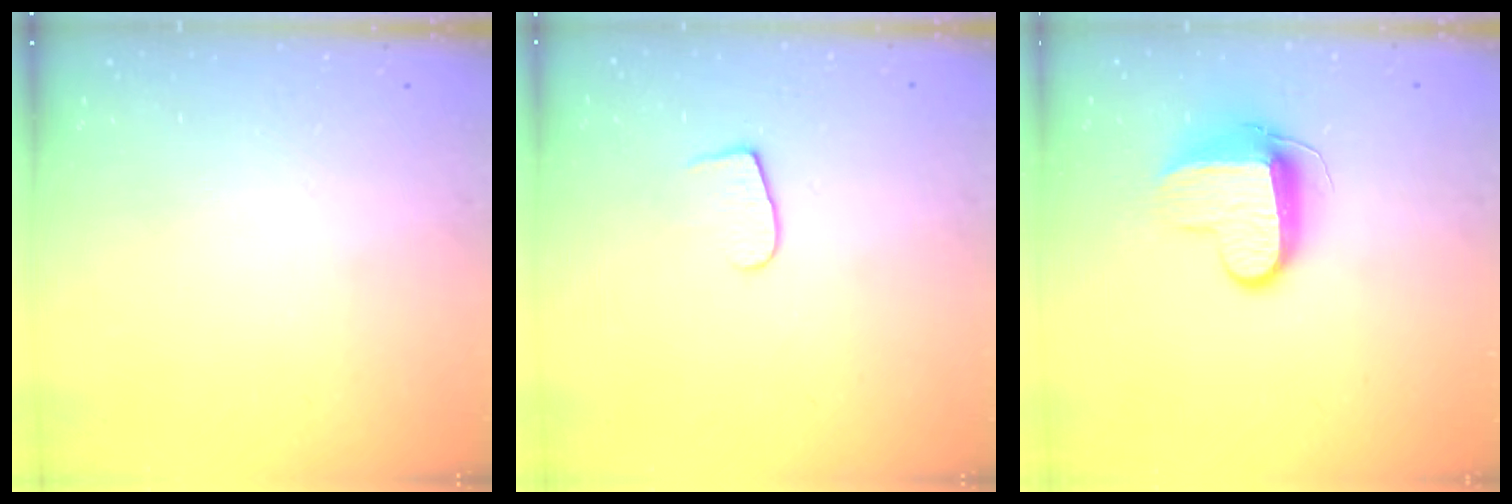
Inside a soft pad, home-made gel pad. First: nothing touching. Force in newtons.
{"total": 5.5, "press": 5.5, "slide": 0.5}
{"total": 10.3, "press": 10.3, "slide": 1.1}